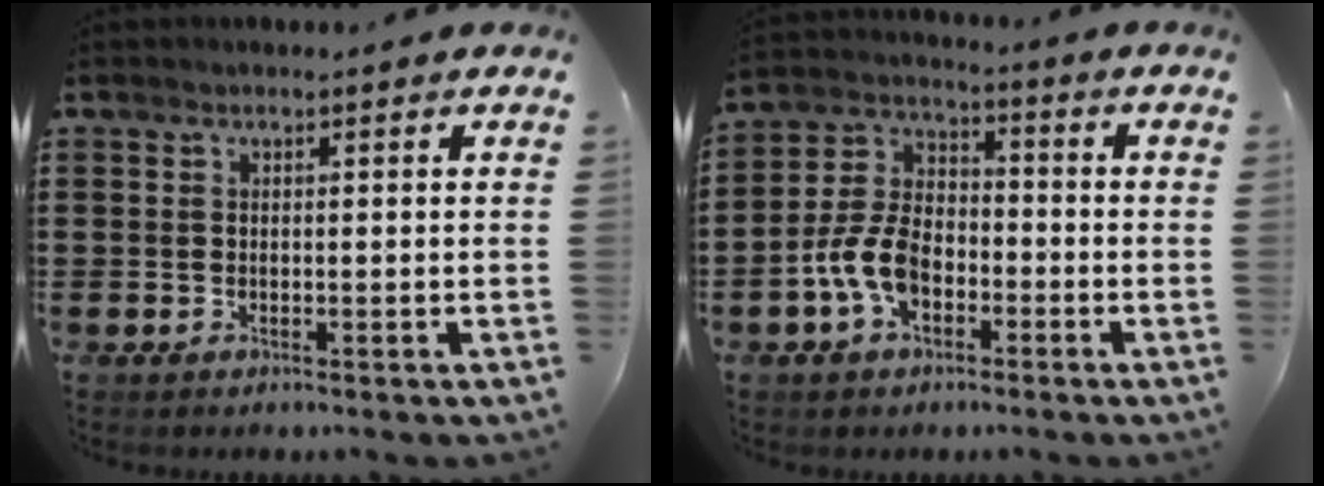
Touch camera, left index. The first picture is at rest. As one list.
[{"total": 8.4, "force": [-3.3, 5.1, 5.8], "torque": [-0.154, 0.003, -0.072]}]